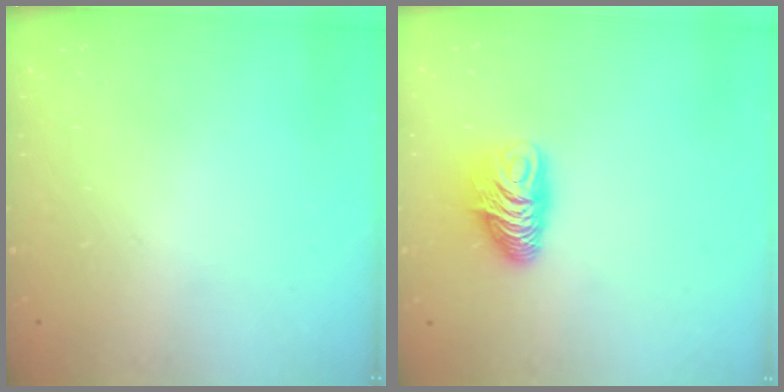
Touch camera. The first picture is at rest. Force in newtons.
{"total": 9.4, "press": 9.4, "slide": 0.9}